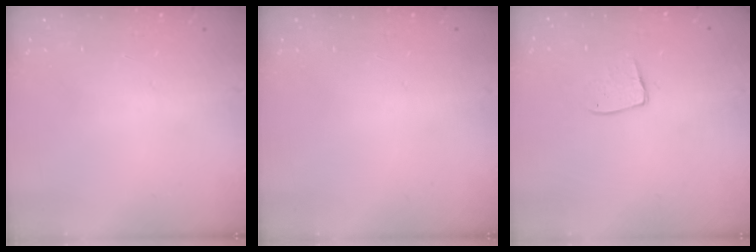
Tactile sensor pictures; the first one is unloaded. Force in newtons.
{"total": 0.0}
{"total": 7.9, "press": 7.9, "slide": 0.4}